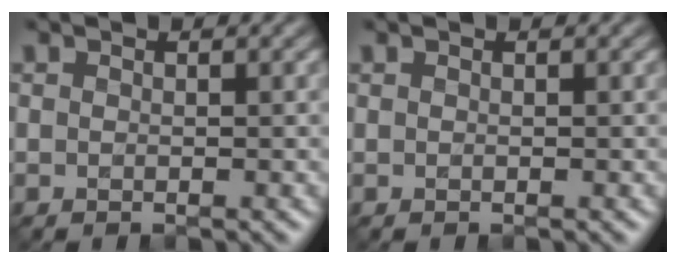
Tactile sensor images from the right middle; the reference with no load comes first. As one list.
[{"total": 0.0}]